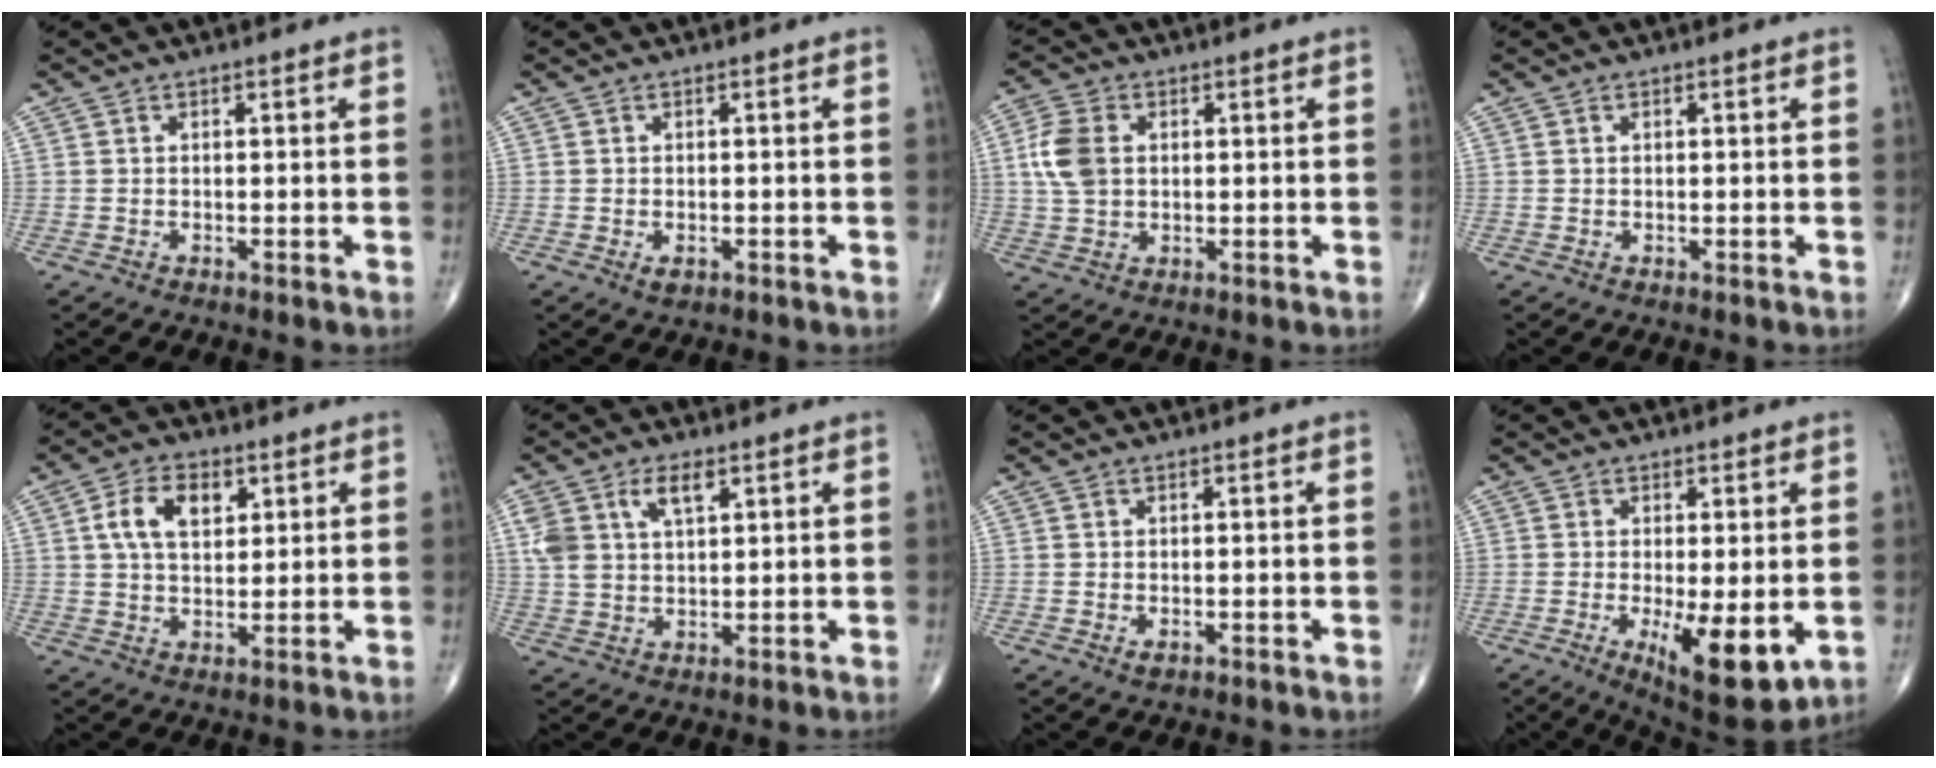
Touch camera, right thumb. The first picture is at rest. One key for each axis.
{"total": 1.5, "fx": -0.6, "fy": 1.0, "fz": 1.0, "tx": -0.012, "ty": 0.001, "tz": -0.005}
{"total": 7.4, "fx": 1.1, "fy": 5.2, "fz": 5.2, "tx": -0.109, "ty": 0.005, "tz": 0.021}
{"total": 0.0}
{"total": 8.5, "fx": 2.8, "fy": 5.2, "fz": 6.1, "tx": -0.094, "ty": -0.003, "tz": 0.047}
{"total": 7.7, "fx": 3.5, "fy": 4.0, "fz": 5.6, "tx": -0.111, "ty": -0.002, "tz": 0.070}
{"total": 1.2, "fx": -0.3, "fy": 0.8, "fz": 0.8, "tx": -0.008, "ty": 0.000, "tz": -0.002}
{"total": 11.3, "fx": -2.6, "fy": 3.8, "fz": 10.3, "tx": -0.153, "ty": -0.026, "tz": -0.030}